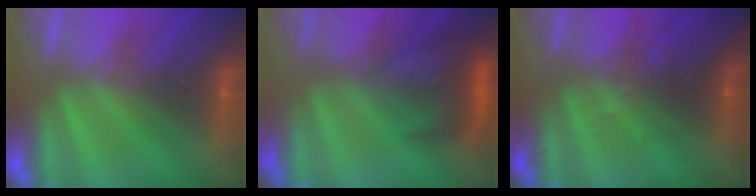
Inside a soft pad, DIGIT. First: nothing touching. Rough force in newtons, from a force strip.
{"total": 7.4}
{"total": 2.9}